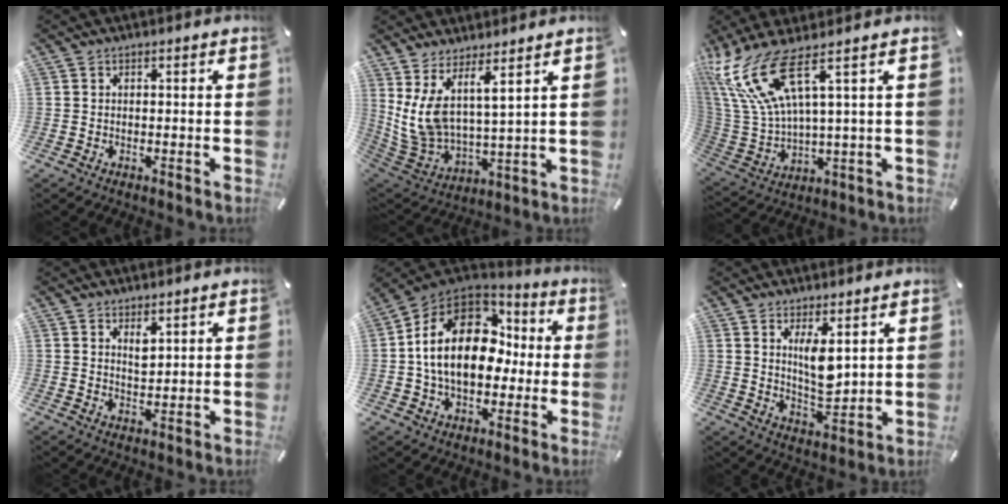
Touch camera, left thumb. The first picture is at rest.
{"total": 8.8, "force": [5.7, 3.0, 6.1], "torque": [-0.165, -0.062, 0.102]}
{"total": 16.8, "force": [8.1, 5.9, 13.5], "torque": [-0.322, -0.051, 0.133]}
{"total": 3.1, "force": [2.1, 1.5, 1.8], "torque": [-0.023, -0.011, 0.034]}
{"total": 20.8, "force": [1.2, 14.6, 14.7], "torque": [-0.282, 0.015, 0.020]}
{"total": 7.5, "force": [3.4, 2.8, 6.1], "torque": [-0.111, -0.025, 0.056]}